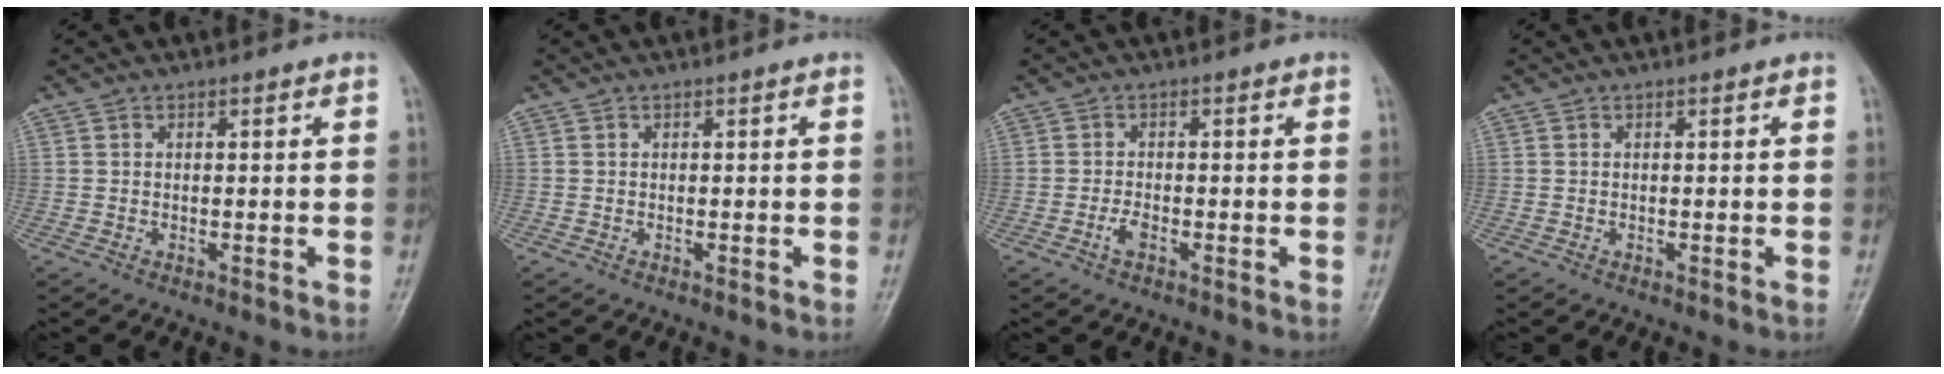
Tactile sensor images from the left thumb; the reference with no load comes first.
{"total": 0.0}
{"total": 2.0, "force": [-1.0, 0.9, 1.5], "torque": [-0.033, 0.004, -0.022]}
{"total": 0.0}